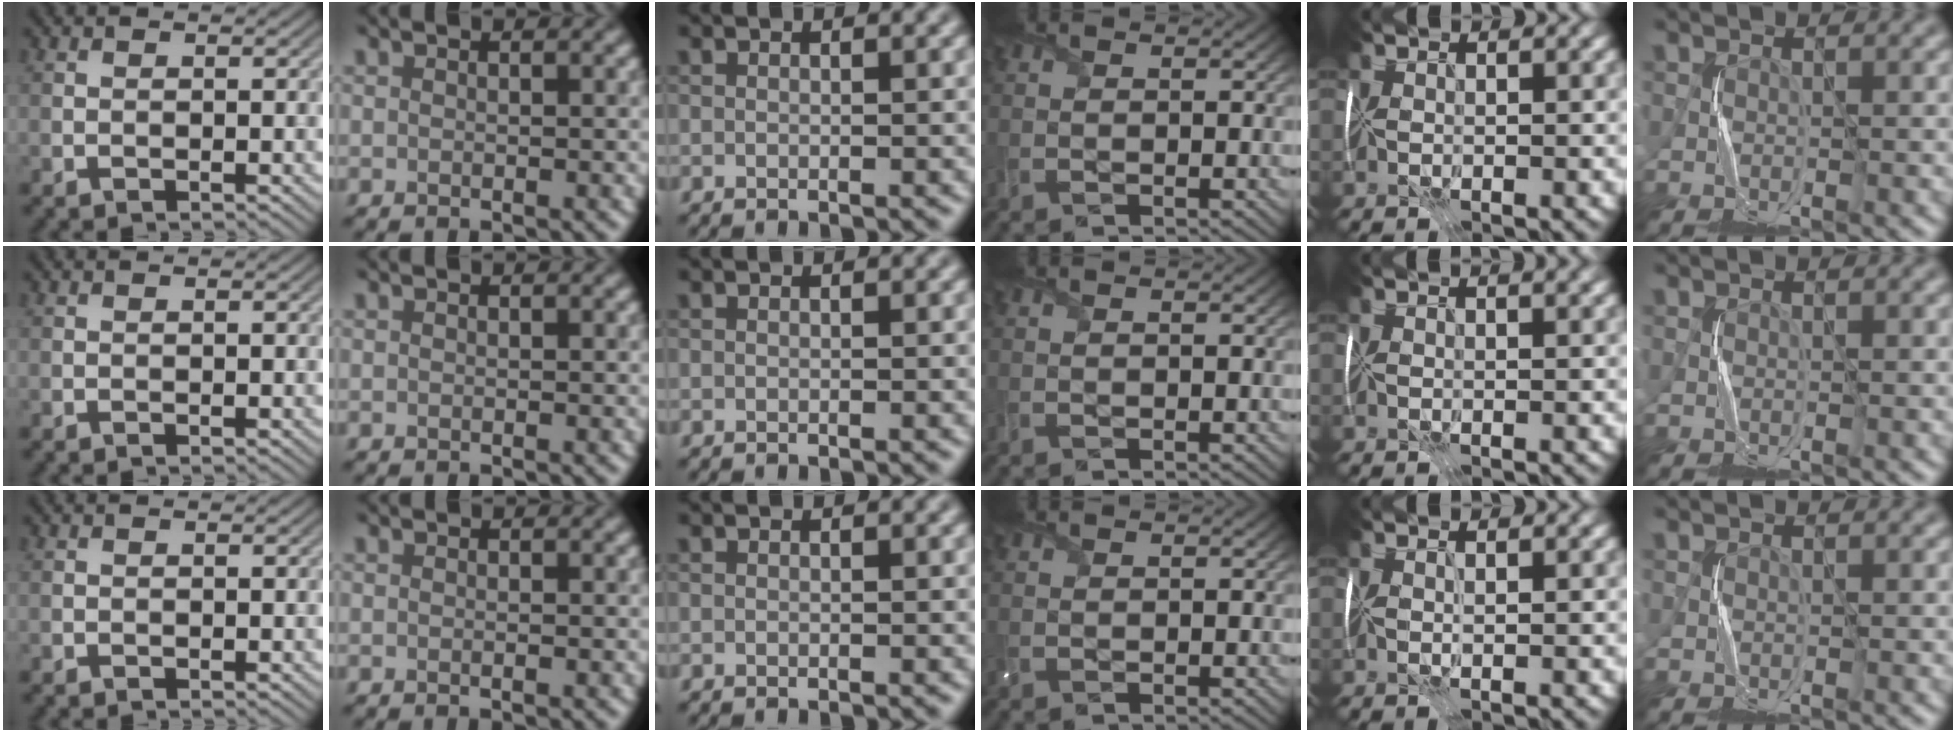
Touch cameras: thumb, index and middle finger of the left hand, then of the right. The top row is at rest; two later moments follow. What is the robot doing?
{"motion": "fold", "object": "plastic wrap"}